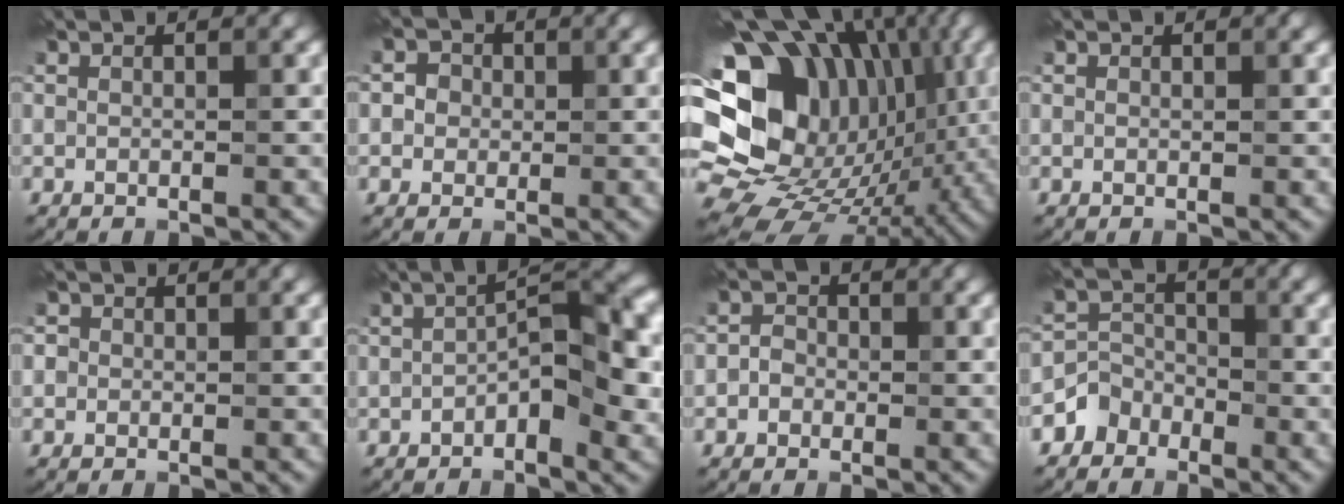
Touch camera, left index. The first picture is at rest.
{"total": 2.0, "force": [0.2, 1.9, 0.7], "torque": [0.002, 0.005, -0.010]}
{"total": 20.0, "force": [2.6, 15.0, 12.9], "torque": [-0.223, 0.024, 0.050]}
{"total": 0.0}
{"total": 1.5, "force": [0.4, 1.3, 0.5], "torque": [0.005, 0.007, -0.013]}
{"total": 5.7, "force": [-1.6, 2.3, 4.9], "torque": [-0.073, 0.017, -0.029]}
{"total": 1.3, "force": [-0.5, 1.1, 0.4], "torque": [-0.007, 0.007, -0.015]}
{"total": 2.6, "force": [-1.8, 1.8, 0.2], "torque": [0.013, 0.018, -0.043]}